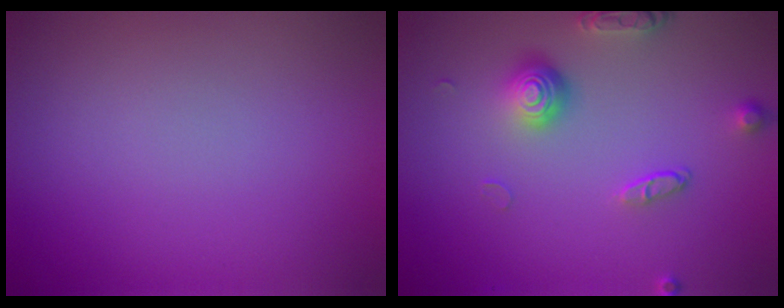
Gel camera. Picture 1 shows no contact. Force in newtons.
{"total": 3.8, "press": 2.9, "slide": 2.6}